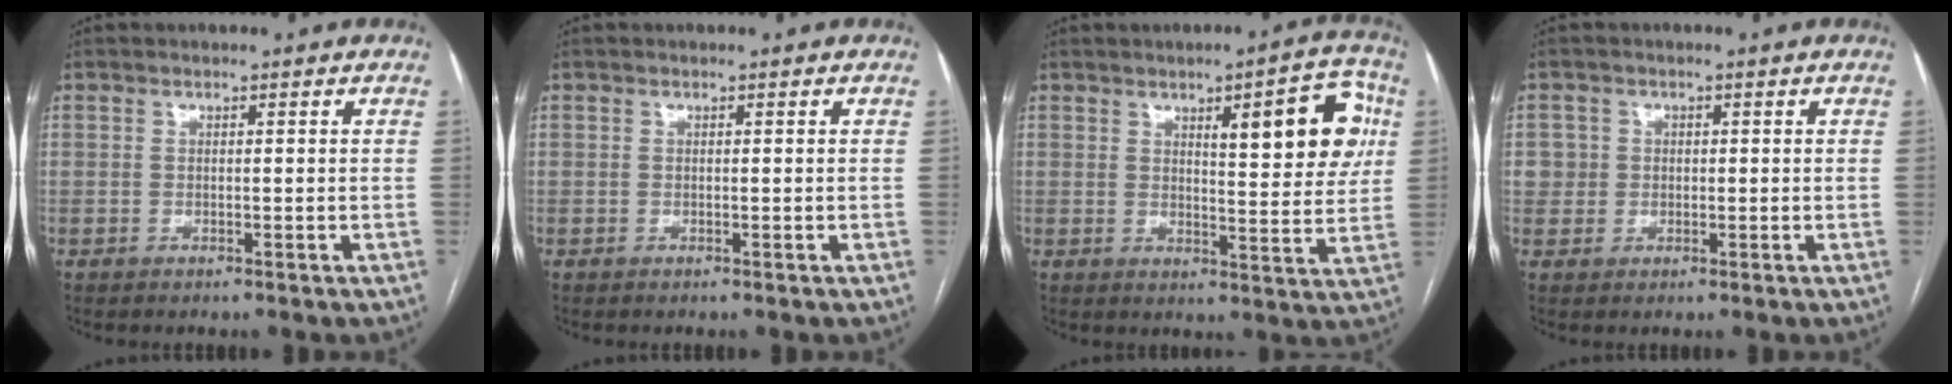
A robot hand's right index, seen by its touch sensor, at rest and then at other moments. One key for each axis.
{"total": 0.0}
{"total": 11.4, "fx": 3.9, "fy": 2.8, "fz": 10.4, "tx": -0.127, "ty": 0.014, "tz": 0.049}
{"total": 2.8, "fx": 0.4, "fy": 2.8, "fz": 0.0, "tx": 0.017, "ty": 0.008, "tz": 0.006}